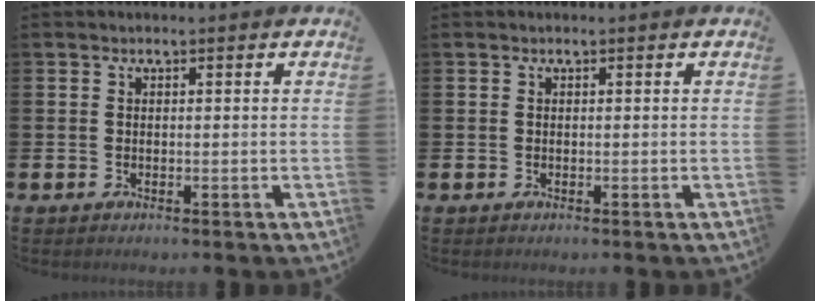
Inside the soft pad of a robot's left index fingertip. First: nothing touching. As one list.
[{"total": 0.0}]